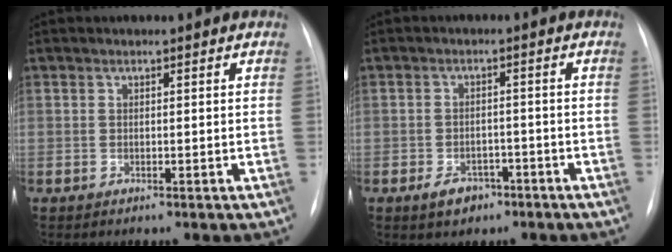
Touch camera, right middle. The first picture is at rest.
{"total": 3.9, "force": [-2.4, 2.6, 1.7], "torque": [-0.028, 0.003, -0.030]}